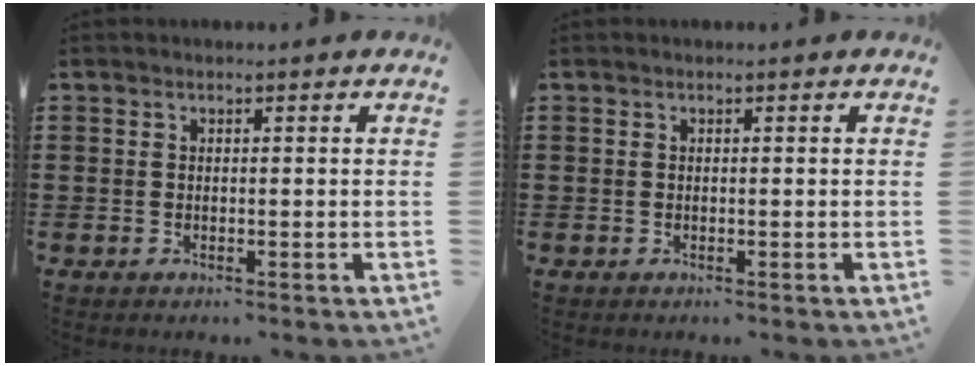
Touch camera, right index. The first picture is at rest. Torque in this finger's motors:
{"motor_torque": [0.00, 0.00, 0.00, 0.00]}